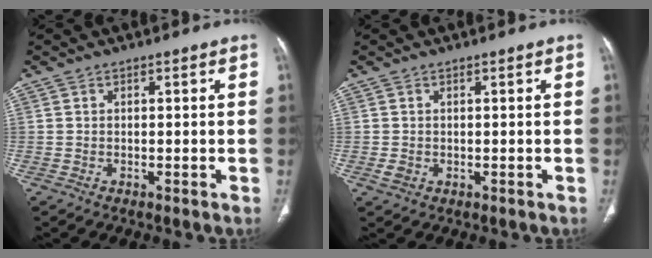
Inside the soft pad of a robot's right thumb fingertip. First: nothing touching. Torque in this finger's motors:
{"motor_torque": [1.61, 1.45, -0.23, -0.23, -0.02]}